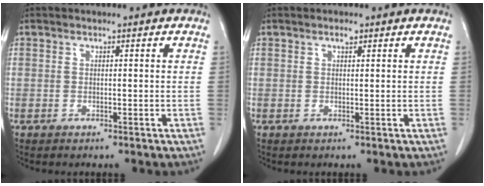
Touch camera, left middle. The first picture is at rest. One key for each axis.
{"total": 0.9, "fx": 0.6, "fy": 0.3, "fz": 0.6, "tx": -0.013, "ty": -0.001, "tz": 0.009}